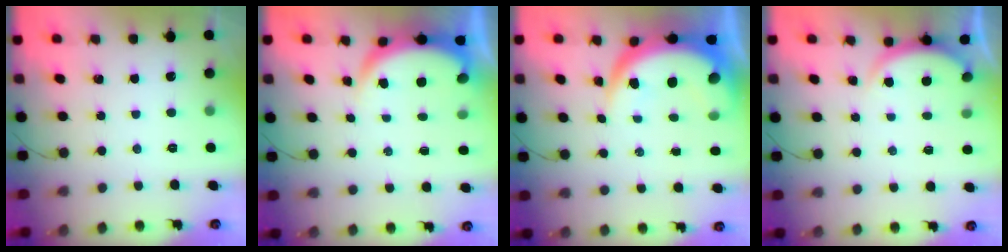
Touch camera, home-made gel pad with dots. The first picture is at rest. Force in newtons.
{"total": 5.4, "press": 5.4, "slide": 0.8}
{"total": 10.4, "press": 10.3, "slide": 1.1}
{"total": 2.2, "press": 2.2, "slide": 0.6}